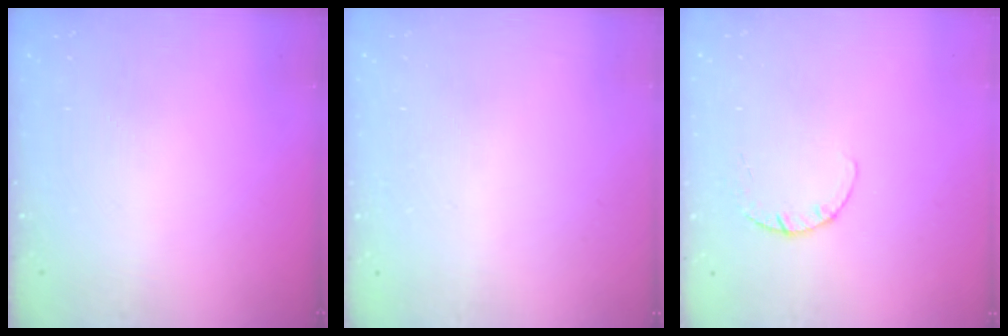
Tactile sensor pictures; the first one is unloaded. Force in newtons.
{"total": 2.6, "press": 2.6, "slide": 0.2}
{"total": 2.7, "press": 2.7, "slide": 0.4}